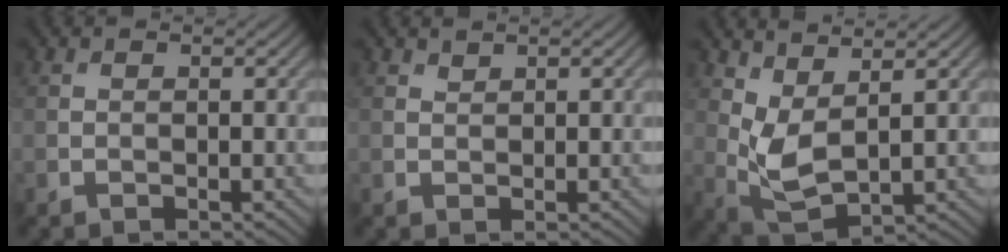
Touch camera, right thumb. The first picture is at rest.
{"total": 0.7, "force": [0.7, 0.2, 0.1], "torque": [-0.005, -0.001, 0.016]}
{"total": 5.4, "force": [2.3, 2.4, 4.3], "torque": [-0.113, -0.006, 0.049]}